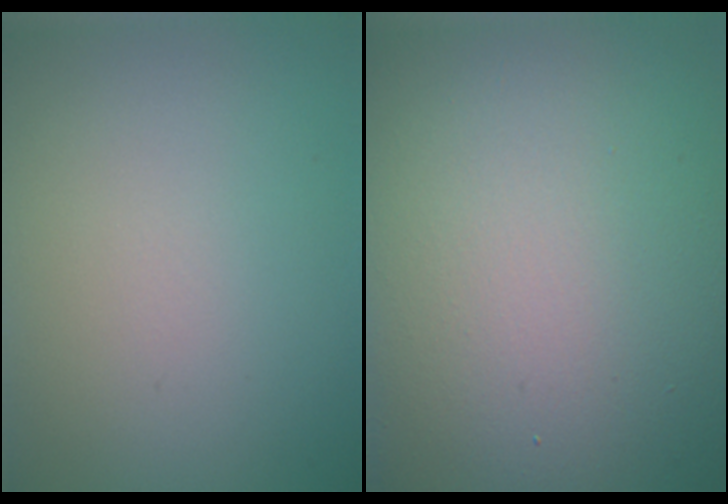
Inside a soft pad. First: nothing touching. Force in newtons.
{"total": 21.8, "press": 21.8, "slide": 1.0}